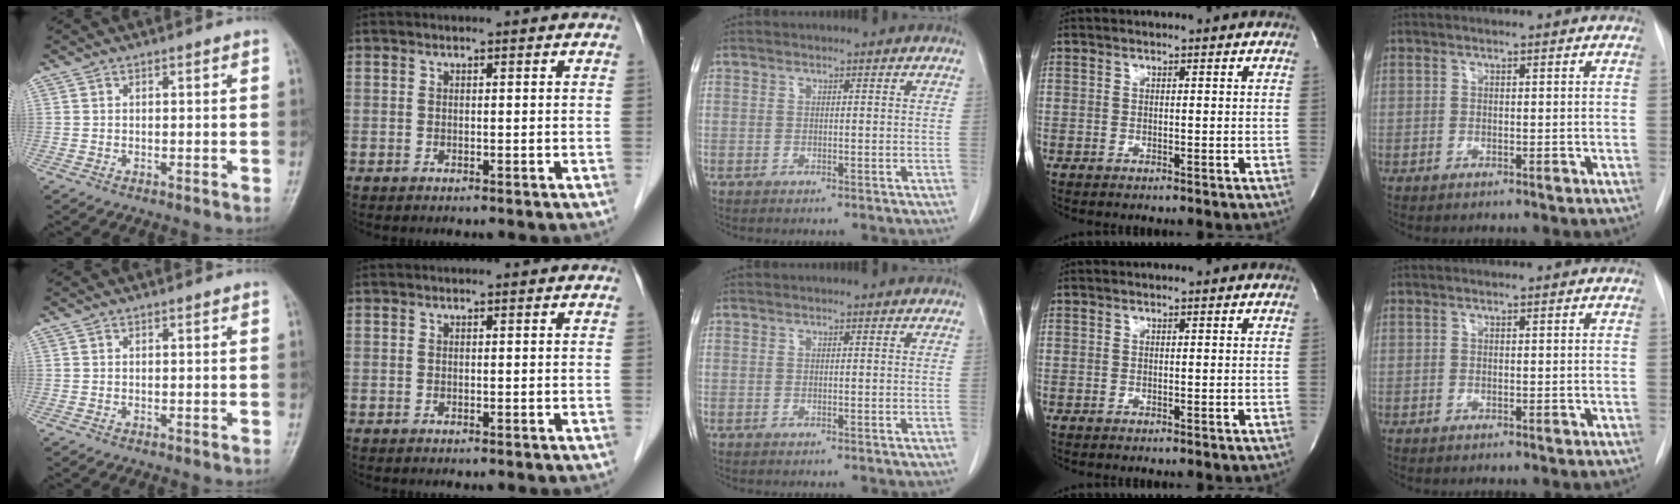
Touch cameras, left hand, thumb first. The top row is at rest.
{}